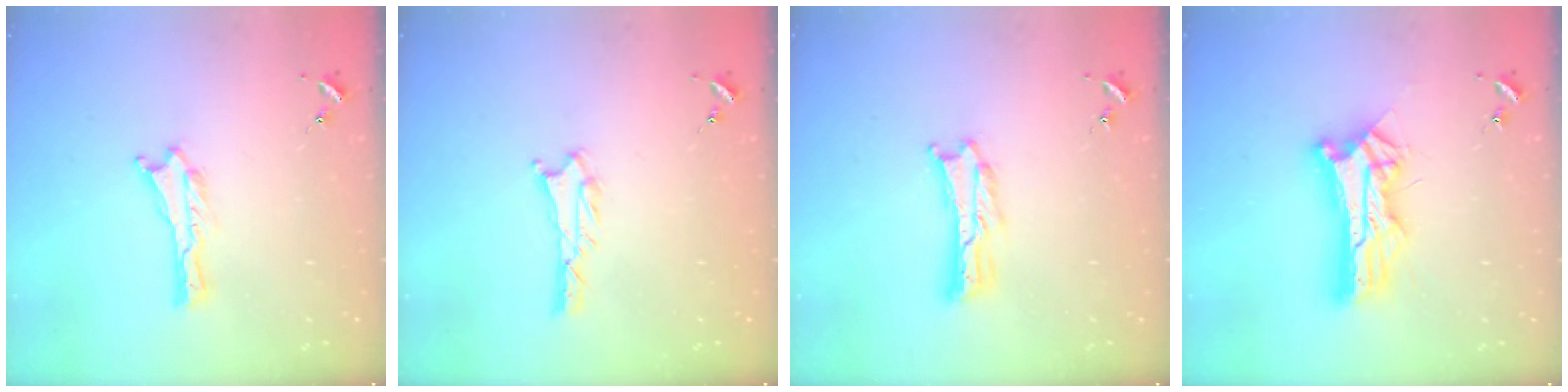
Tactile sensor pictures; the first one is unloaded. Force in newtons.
{"total": 0.7, "press": 0.7, "slide": 0.1}
{"total": 1.7, "press": 1.7, "slide": 0.3}
{"total": 11.7, "press": 11.6, "slide": 1.0}